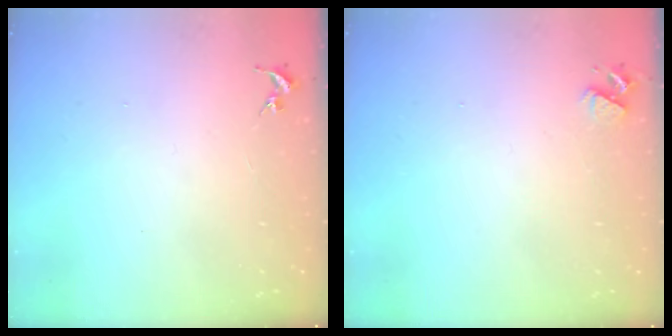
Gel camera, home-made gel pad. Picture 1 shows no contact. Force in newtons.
{"total": 4.1, "press": 4.0, "slide": 0.6}